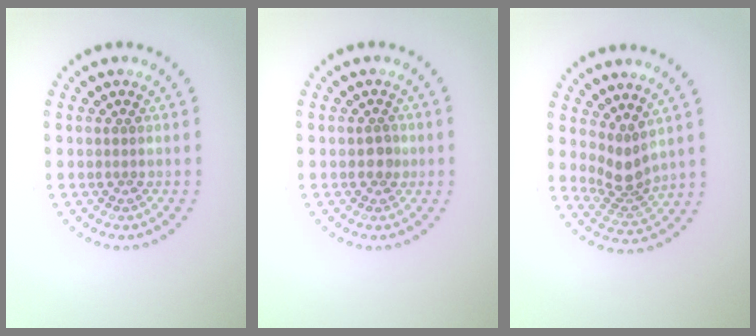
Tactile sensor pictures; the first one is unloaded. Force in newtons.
{"total": 1.3, "press": 1.3, "slide": 0.4}
{"total": 2.8, "press": 2.0, "slide": 1.9}